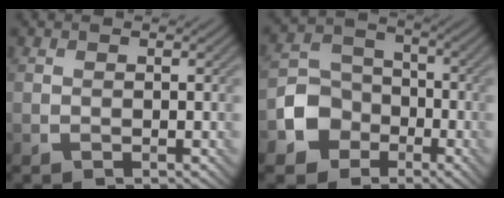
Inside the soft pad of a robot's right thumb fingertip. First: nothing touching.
{"total": 7.1, "force": [-3.1, 5.8, 2.6], "torque": [-0.054, 0.006, -0.079]}